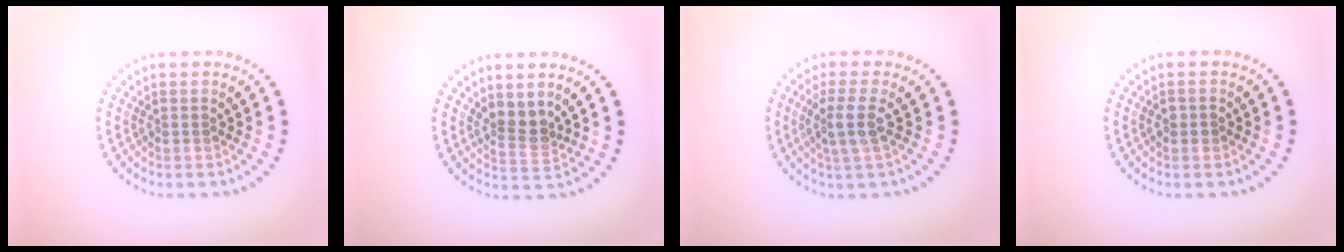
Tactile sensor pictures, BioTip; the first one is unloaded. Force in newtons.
{"total": 2.3, "press": 1.8, "slide": 1.5}
{"total": 2.8, "press": 2.3, "slide": 1.7}
{"total": 0.9, "press": 0.9, "slide": 0.1}